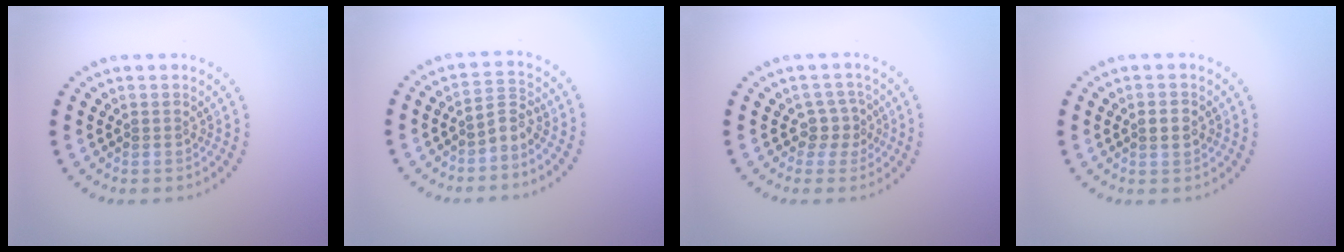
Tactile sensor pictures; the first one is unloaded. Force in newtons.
{"total": 2.1, "press": 1.4, "slide": 1.5}
{"total": 2.1, "press": 1.6, "slide": 1.4}
{"total": 1.5, "press": 1.5, "slide": 0.0}